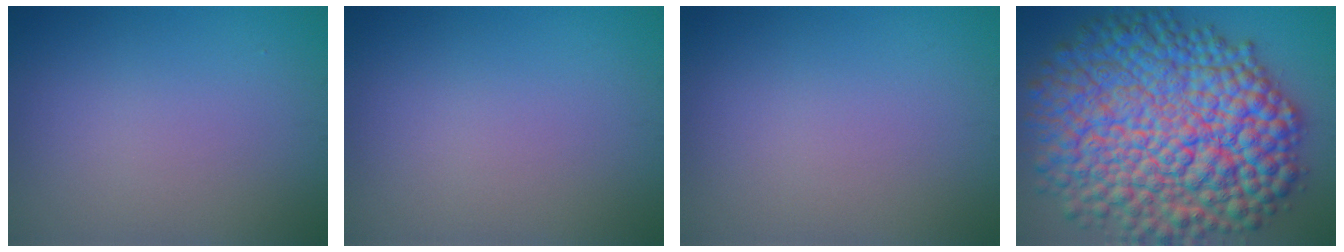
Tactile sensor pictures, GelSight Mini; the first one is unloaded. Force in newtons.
{"total": 0.0}
{"total": 0.0}
{"total": 18.0, "press": 18.0, "slide": 0.1}